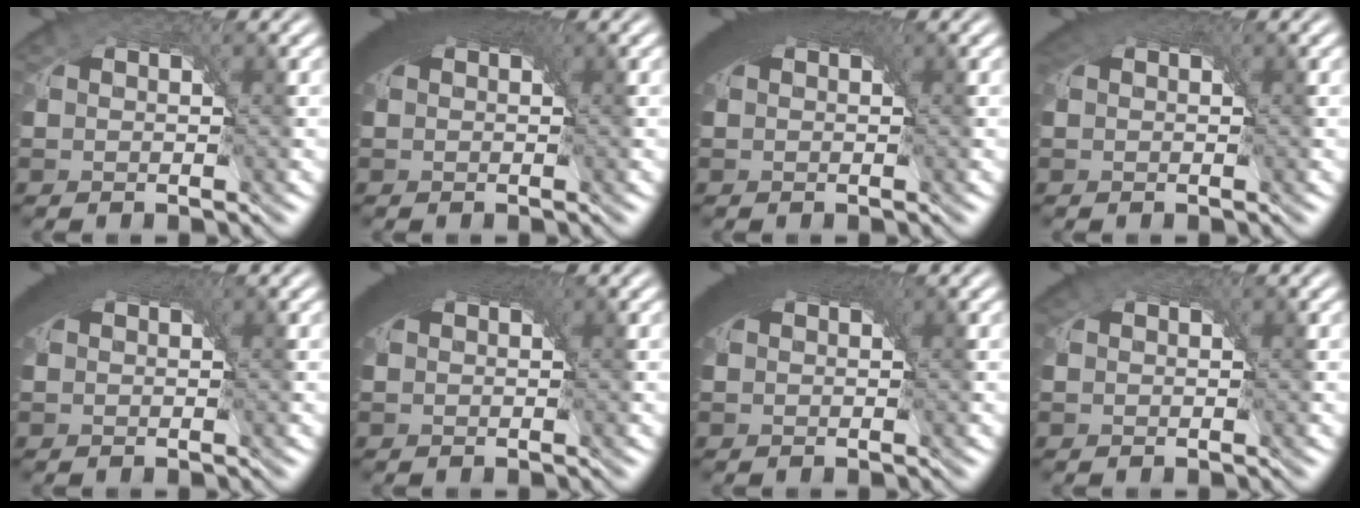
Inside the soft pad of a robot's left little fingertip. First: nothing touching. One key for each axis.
{"total": 6.9, "fx": 2.0, "fy": 4.1, "fz": 5.2, "tx": -0.094, "ty": -0.007, "tz": 0.028}
{"total": 6.3, "fx": 2.1, "fy": 3.7, "fz": 4.8, "tx": -0.087, "ty": -0.006, "tz": 0.029}
{"total": 2.0, "fx": 0.6, "fy": 1.7, "fz": 0.9, "tx": -0.023, "ty": -0.004, "tz": 0.006}
{"total": 5.5, "fx": 2.0, "fy": 3.1, "fz": 4.1, "tx": -0.079, "ty": -0.009, "tz": 0.031}
{"total": 7.0, "fx": 2.0, "fy": 4.2, "fz": 5.3, "tx": -0.094, "ty": -0.006, "tz": 0.028}
{"total": 7.3, "fx": 2.0, "fy": 4.3, "fz": 5.5, "tx": -0.099, "ty": -0.006, "tz": 0.028}
{"total": 0.0}